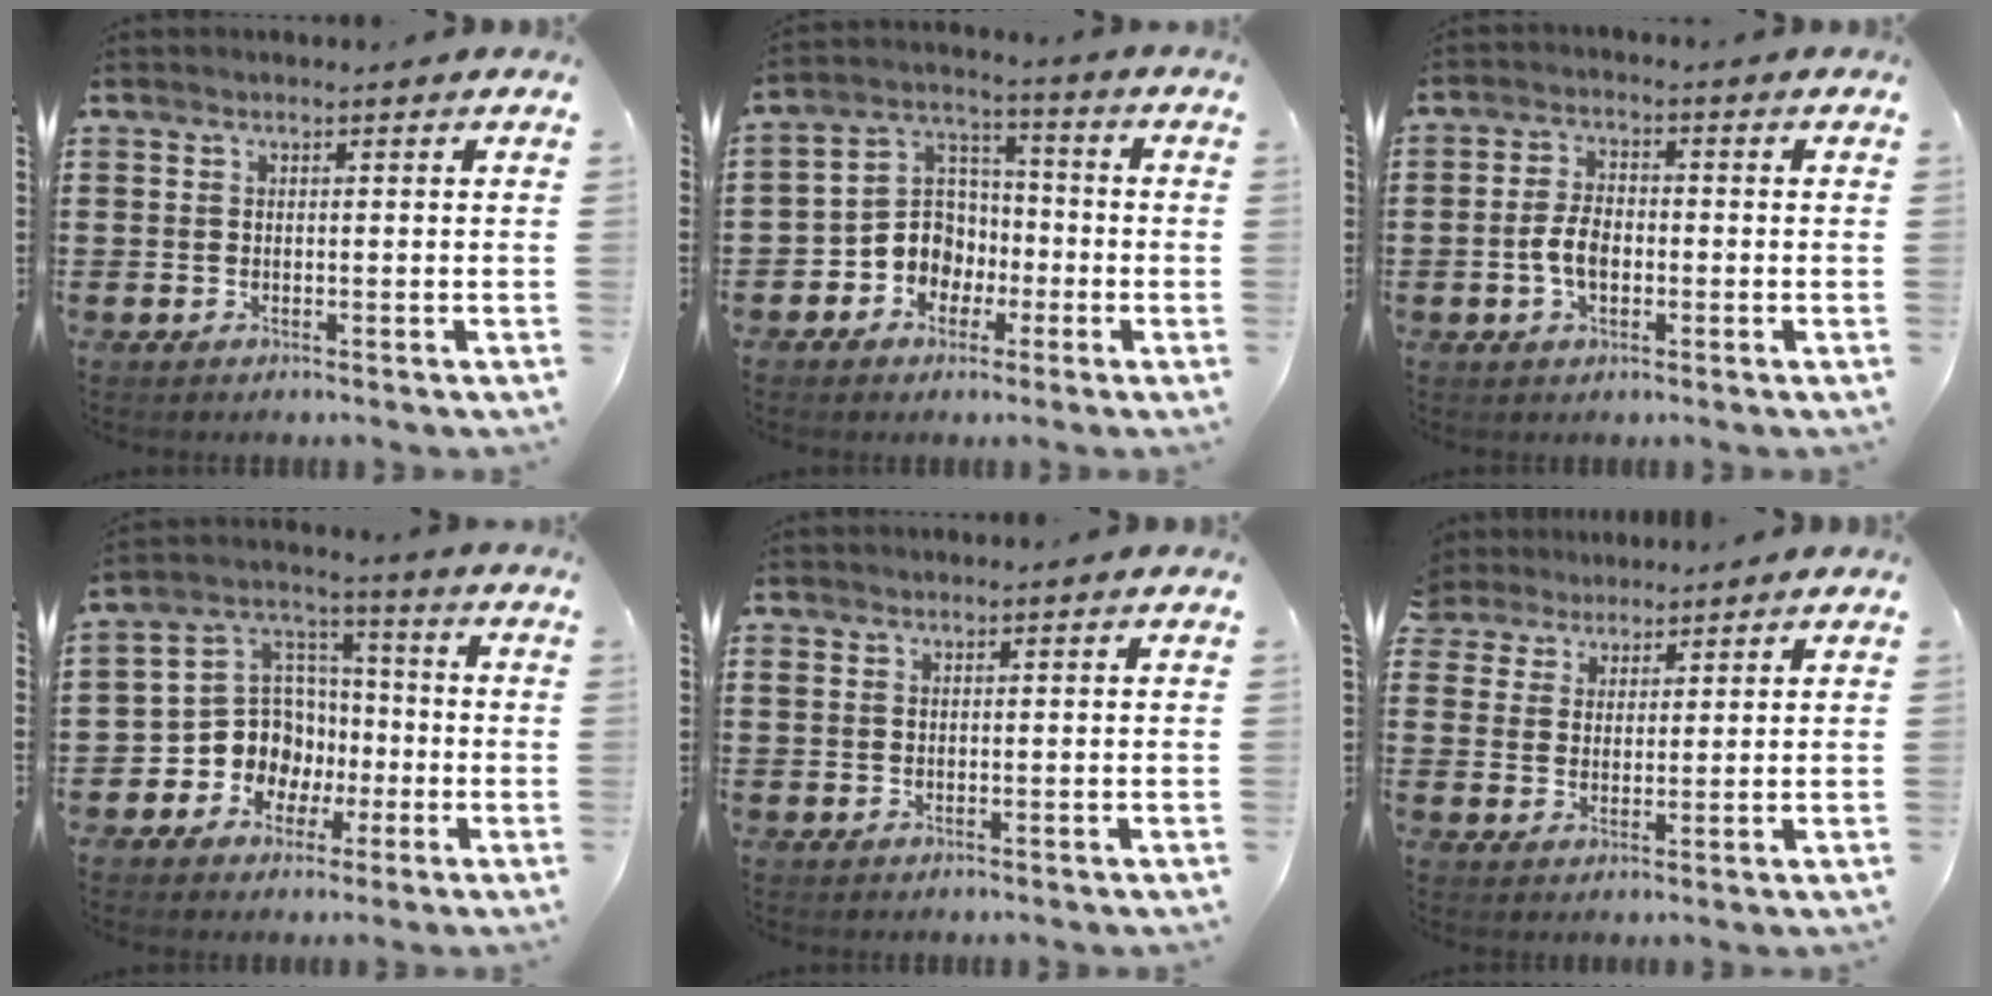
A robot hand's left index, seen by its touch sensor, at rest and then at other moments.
{"total": 7.4, "force": [-2.4, 6.7, 1.8], "torque": [-0.070, 0.008, -0.051]}
{"total": 4.6, "force": [-1.0, 2.6, 3.7], "torque": [-0.088, 0.000, -0.024]}
{"total": 10.1, "force": [-2.6, 9.3, 2.9], "torque": [-0.107, 0.009, -0.048]}
{"total": 0.8, "force": [0.5, 0.5, 0.3], "torque": [-0.009, 0.005, 0.010]}
{"total": 3.5, "force": [2.9, 2.0, -0.5], "torque": [-0.008, 0.002, 0.054]}